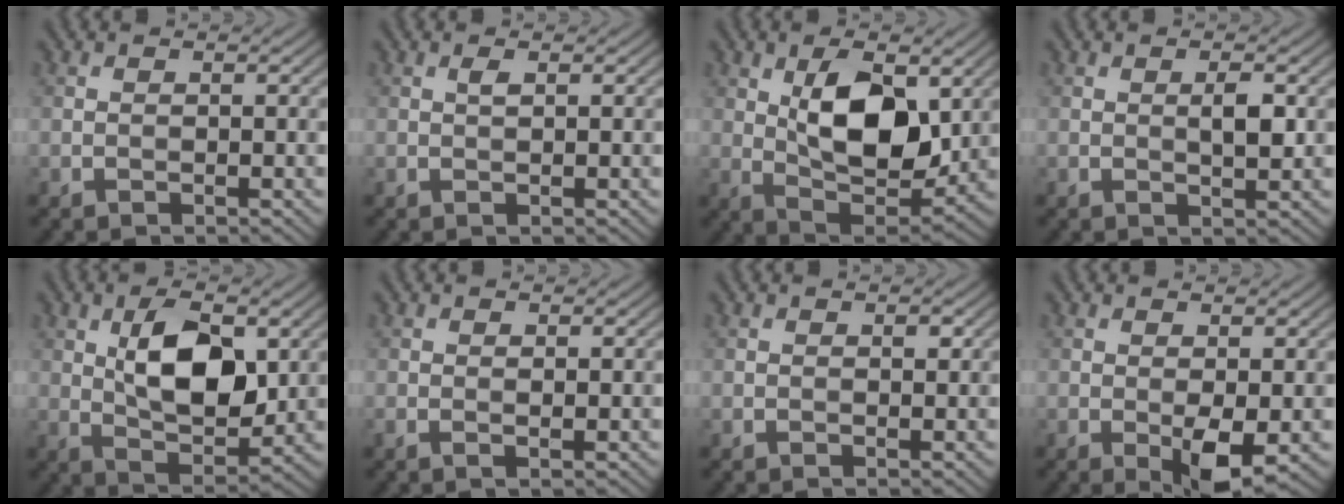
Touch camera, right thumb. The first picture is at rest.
{"total": 0.8, "force": [0.4, 0.2, 0.7], "torque": [-0.015, 0.003, 0.007]}
{"total": 10.8, "force": [2.6, 5.6, 8.9], "torque": [-0.160, -0.008, 0.049]}
{"total": 2.3, "force": [0.4, 0.6, 2.2], "torque": [-0.042, -0.002, 0.006]}
{"total": 9.7, "force": [2.2, 4.9, 8.1], "torque": [-0.146, 0.001, 0.039]}
{"total": 0.8, "force": [0.2, 0.2, 0.8], "torque": [-0.017, 0.000, 0.002]}
{"total": 0.7, "force": [0.3, 0.3, 0.5], "torque": [-0.004, -0.003, 0.004]}
{"total": 3.6, "force": [-0.7, 1.2, 3.4], "torque": [-0.060, -0.004, -0.010]}